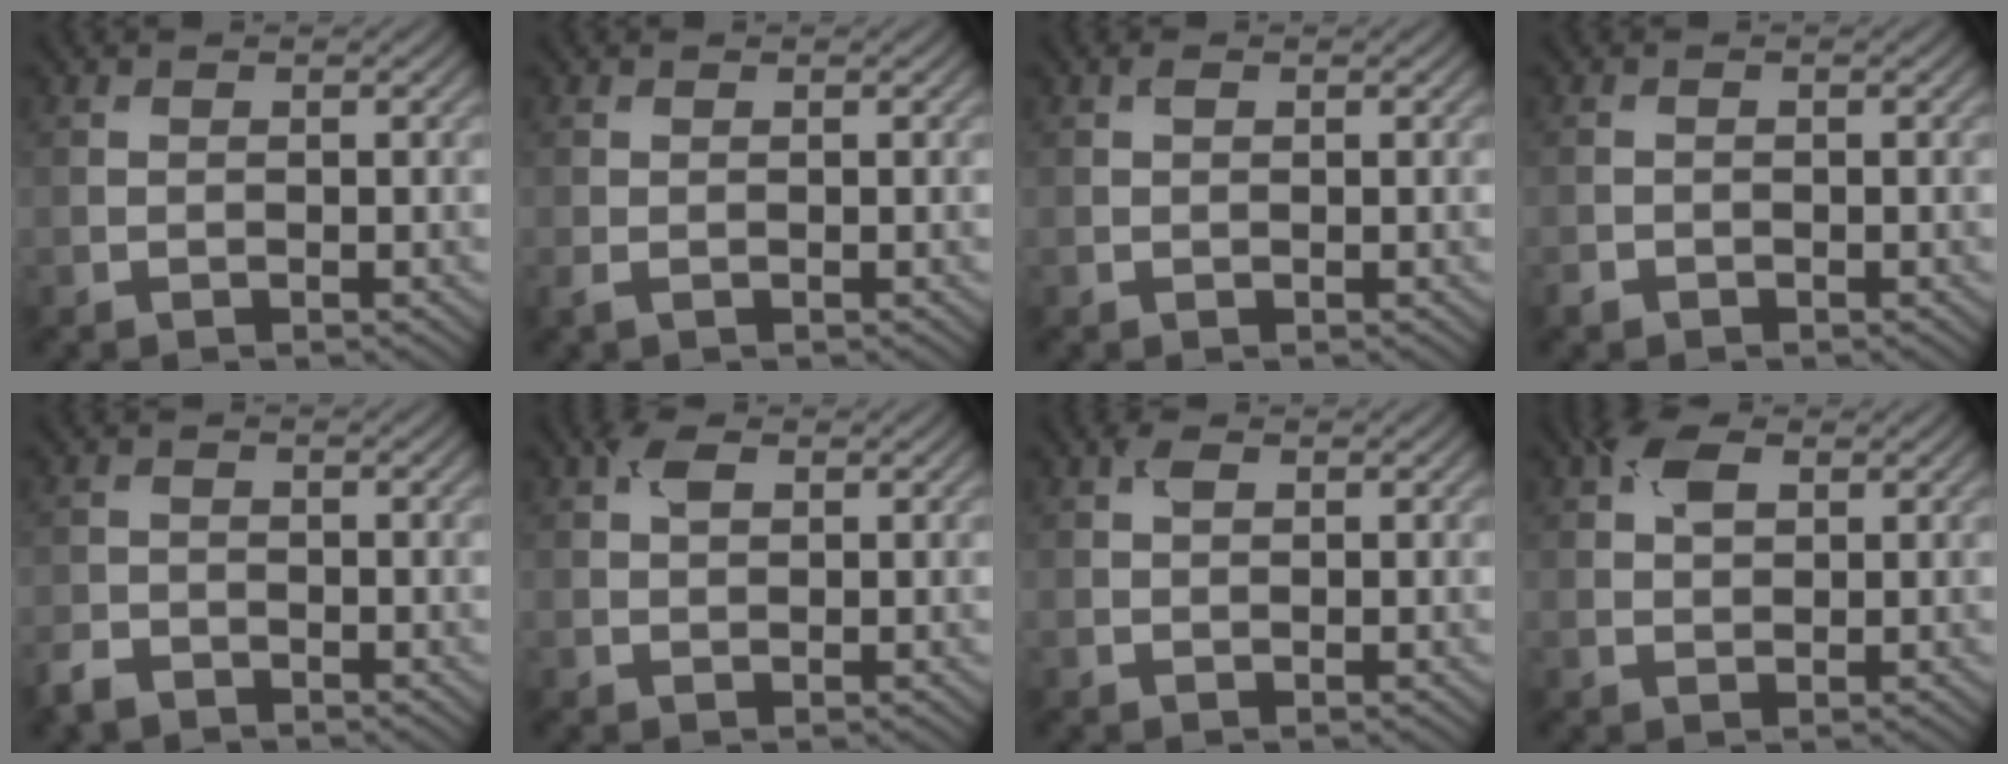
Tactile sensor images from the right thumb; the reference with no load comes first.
{"total": 1.0, "force": [-0.3, 0.4, 0.8], "torque": [-0.028, -0.004, -0.006]}
{"total": 0.7, "force": [0.3, 0.4, 0.4], "torque": [-0.008, 0.001, 0.006]}
{"total": 0.8, "force": [-0.7, 0.4, 0.1], "torque": [-0.004, -0.003, -0.014]}
{"total": 2.5, "force": [-2.1, 1.1, 0.8], "torque": [-0.022, -0.006, -0.050]}
{"total": 2.2, "force": [1.0, 1.3, 1.5], "torque": [-0.033, 0.006, 0.014]}
{"total": 1.3, "force": [0.6, 0.8, 0.9], "torque": [-0.018, 0.004, 0.010]}
{"total": 3.7, "force": [1.6, 2.2, 2.5], "torque": [-0.055, 0.008, 0.025]}